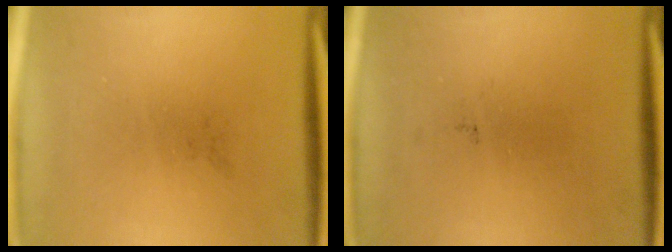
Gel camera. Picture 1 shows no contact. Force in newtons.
{"total": 0.0}